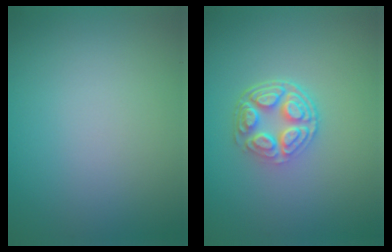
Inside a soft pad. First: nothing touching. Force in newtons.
{"total": 4.9, "press": 3.6, "slide": 3.4}